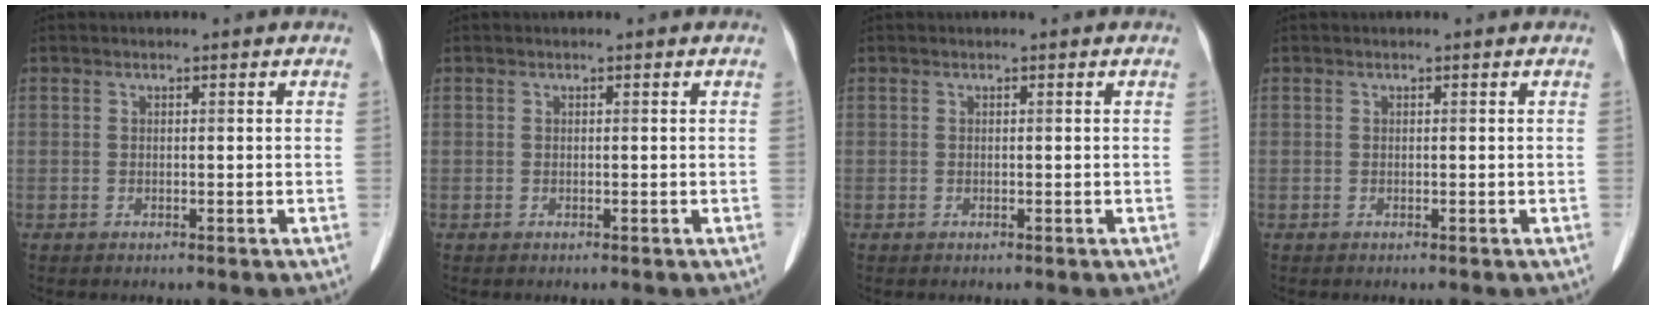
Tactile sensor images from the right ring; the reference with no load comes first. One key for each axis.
{"total": 0.0}
{"total": 0.0}
{"total": 0.0}